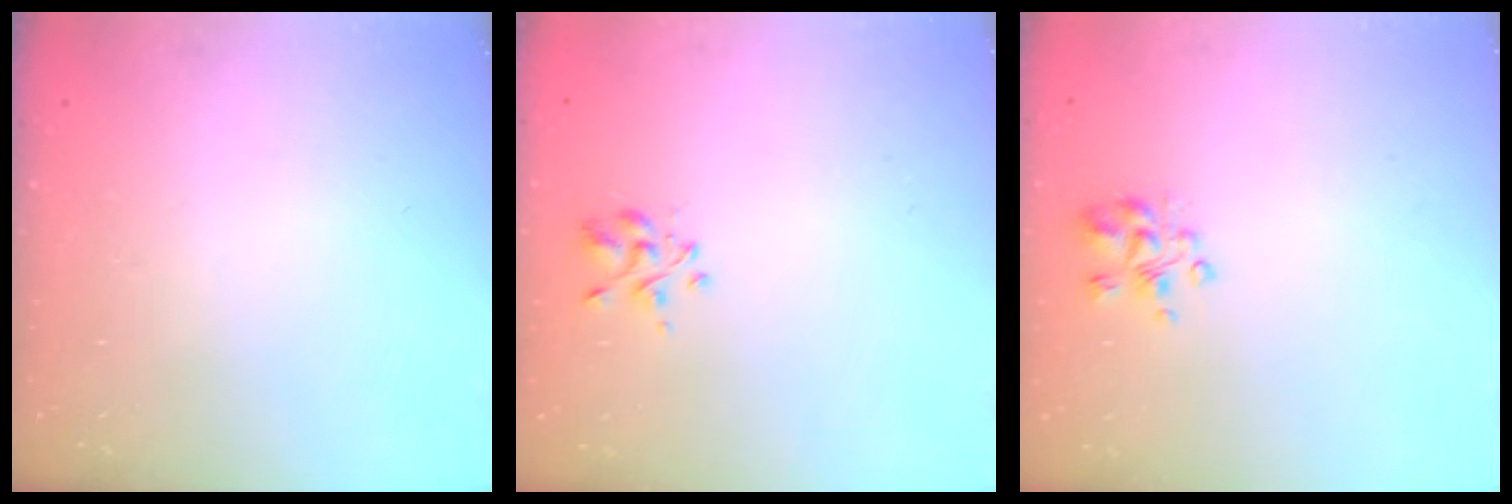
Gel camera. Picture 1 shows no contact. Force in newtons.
{"total": 2.4, "press": 2.2, "slide": 1.0}
{"total": 3.9, "press": 3.9, "slide": 0.7}